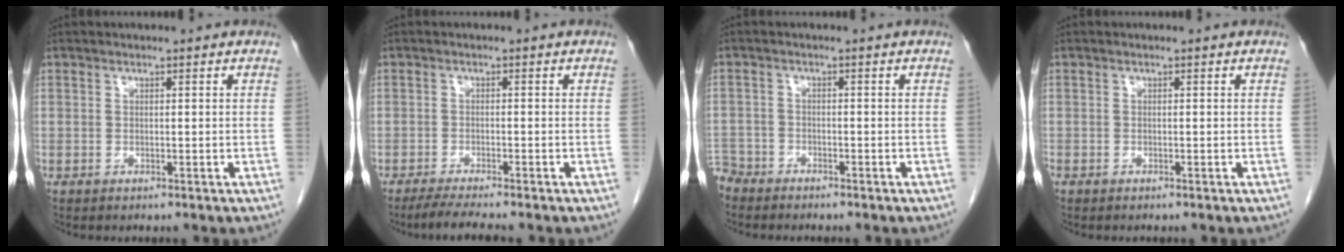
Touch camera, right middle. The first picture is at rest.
{"total": 4.3, "force": [-3.6, -0.5, 2.2], "torque": [-0.046, -0.018, -0.064]}
{"total": 4.5, "force": [-4.2, 1.6, 0.1], "torque": [-0.001, -0.007, -0.083]}
{"total": 0.0}